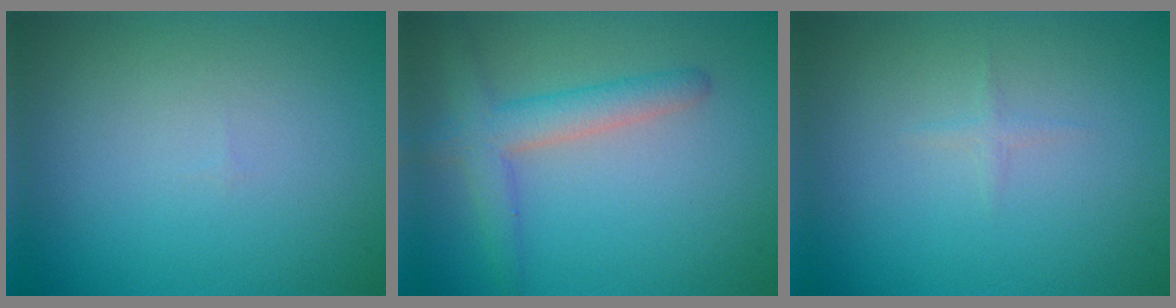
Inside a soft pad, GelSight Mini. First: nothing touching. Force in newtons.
{"total": 3.5, "press": 3.5, "slide": 0.2}
{"total": 0.6, "press": 0.6, "slide": 0.0}